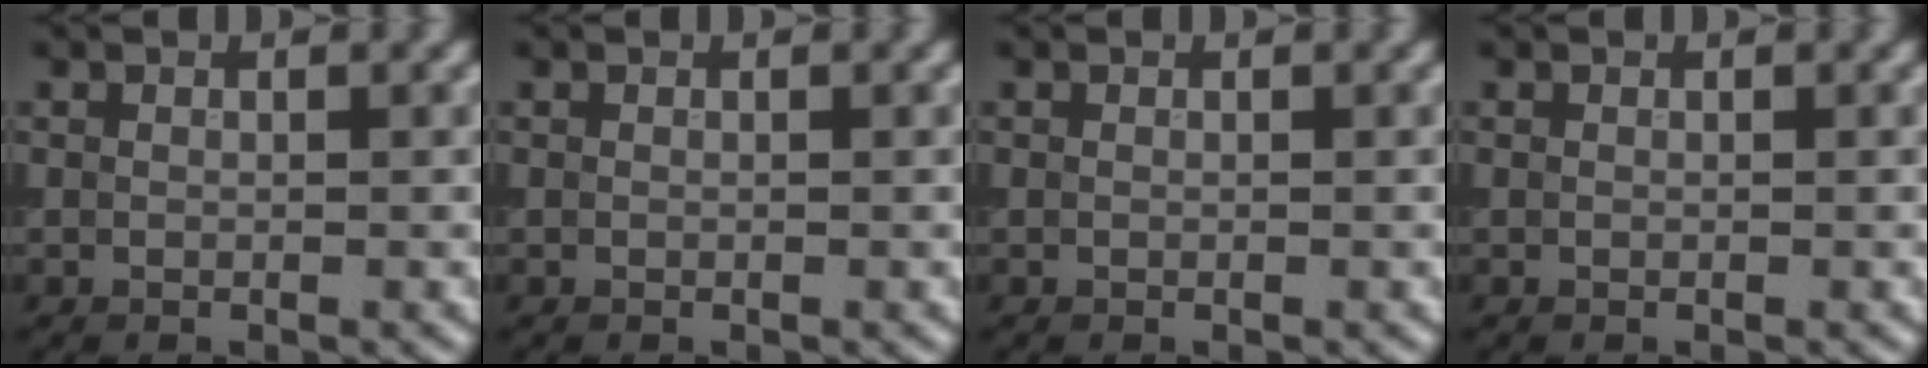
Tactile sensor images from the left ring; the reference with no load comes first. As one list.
[{"total": 0.0}, {"total": 0.0}, {"total": 0.0}]